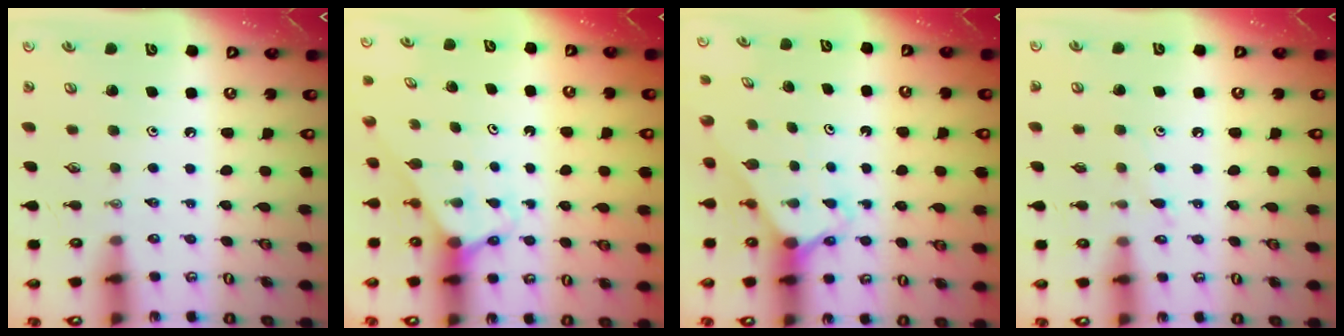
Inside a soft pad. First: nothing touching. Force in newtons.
{"total": 2.7, "press": 2.7, "slide": 0.2}
{"total": 2.3, "press": 2.3, "slide": 0.2}
{"total": 5.5, "press": 5.5, "slide": 0.5}